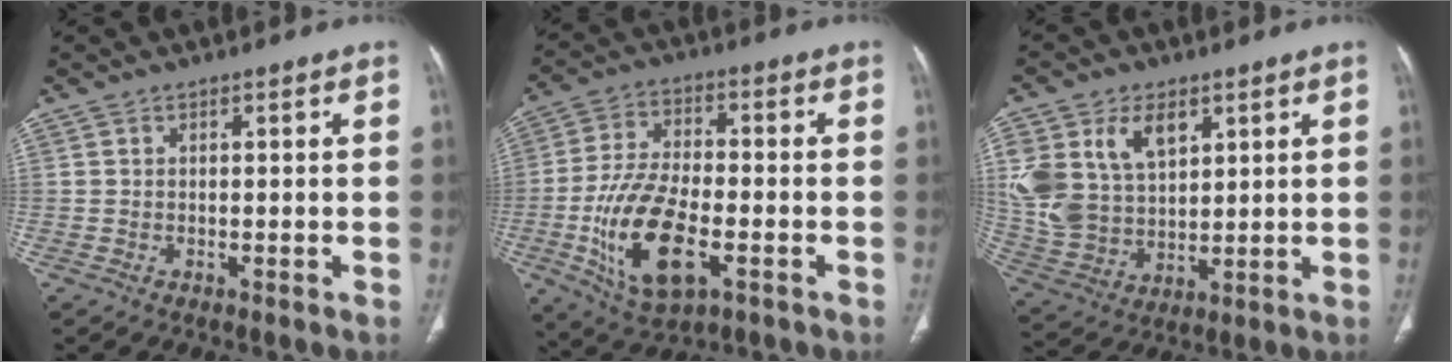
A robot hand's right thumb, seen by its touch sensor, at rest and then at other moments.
{"total": 16.3, "force": [-5.0, 7.8, 13.4], "torque": [-0.258, 0.006, -0.084]}
{"total": 16.2, "force": [6.3, 10.9, 10.3], "torque": [-0.204, -0.015, 0.139]}